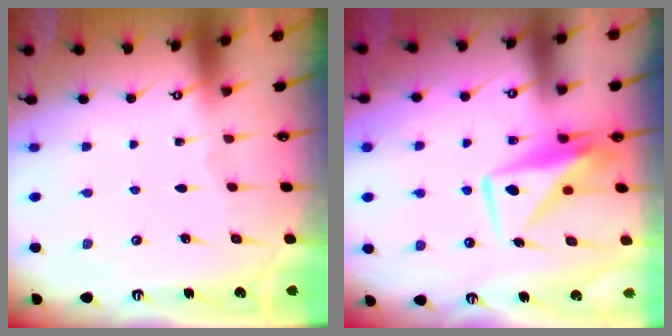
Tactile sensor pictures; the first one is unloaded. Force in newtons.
{"total": 11.0, "press": 11.0, "slide": 0.9}